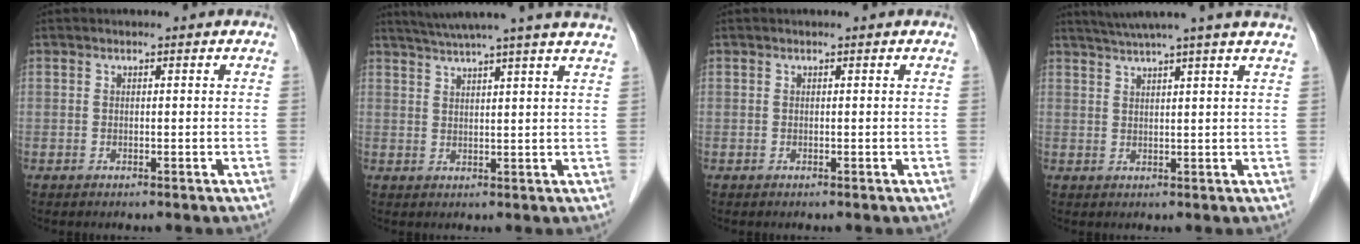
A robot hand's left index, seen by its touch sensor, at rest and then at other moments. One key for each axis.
{"total": 14.8, "fx": 12.9, "fy": -1.5, "fz": 7.0, "tx": -0.121, "ty": 0.006, "tz": 0.165}
{"total": 0.0}
{"total": 10.6, "fx": 9.1, "fy": -1.8, "fz": 5.2, "tx": -0.084, "ty": 0.015, "tz": 0.113}